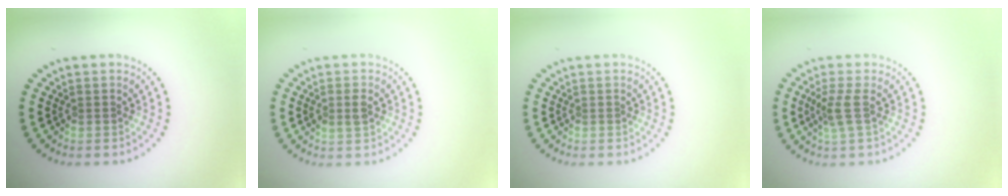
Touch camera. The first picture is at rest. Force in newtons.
{"total": 1.5, "press": 1.5, "slide": 0.2}
{"total": 0.0}
{"total": 2.0, "press": 1.5, "slide": 1.3}